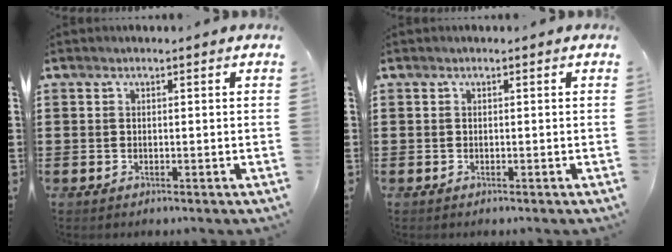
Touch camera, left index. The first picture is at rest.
{"total": 0.0}